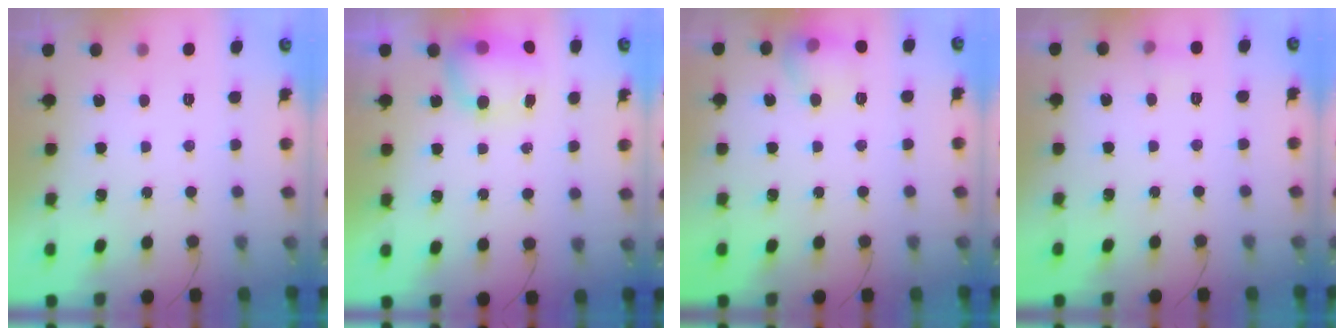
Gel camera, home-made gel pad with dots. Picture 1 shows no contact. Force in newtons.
{"total": 7.7, "press": 7.5, "slide": 1.7}
{"total": 9.5, "press": 9.5, "slide": 0.5}
{"total": 4.0, "press": 4.0, "slide": 0.5}